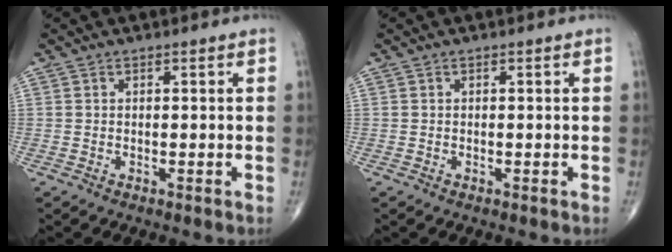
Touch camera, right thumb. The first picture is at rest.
{"total": 0.0}